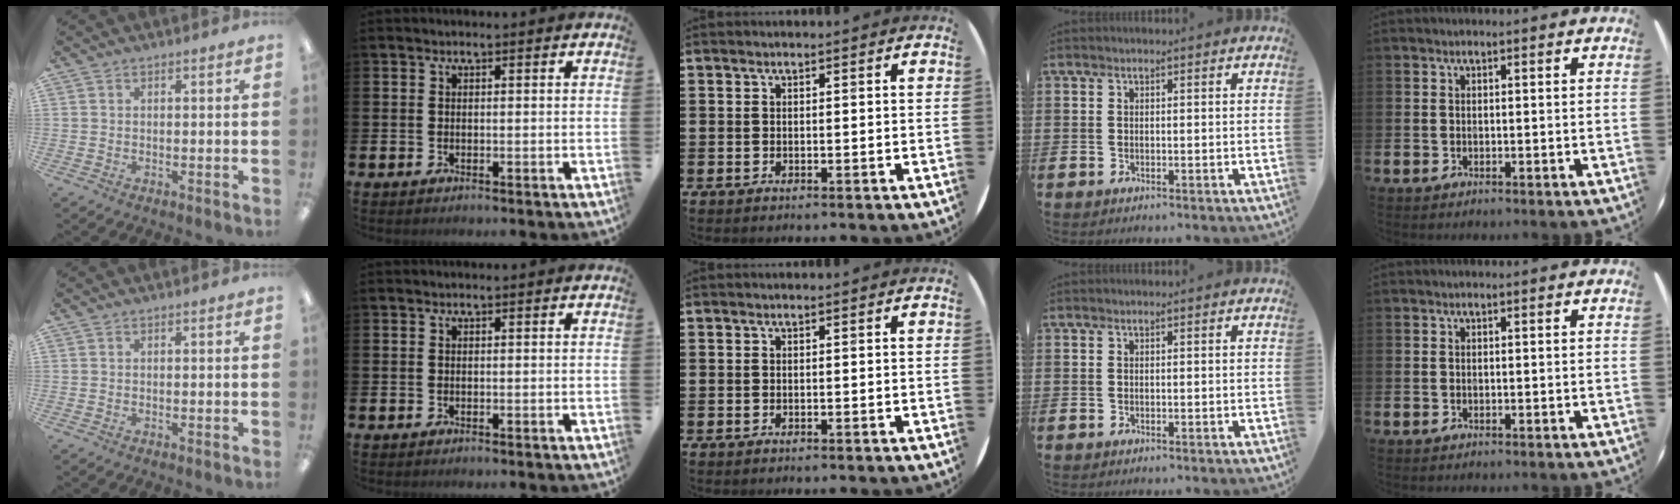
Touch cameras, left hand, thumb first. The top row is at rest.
{}